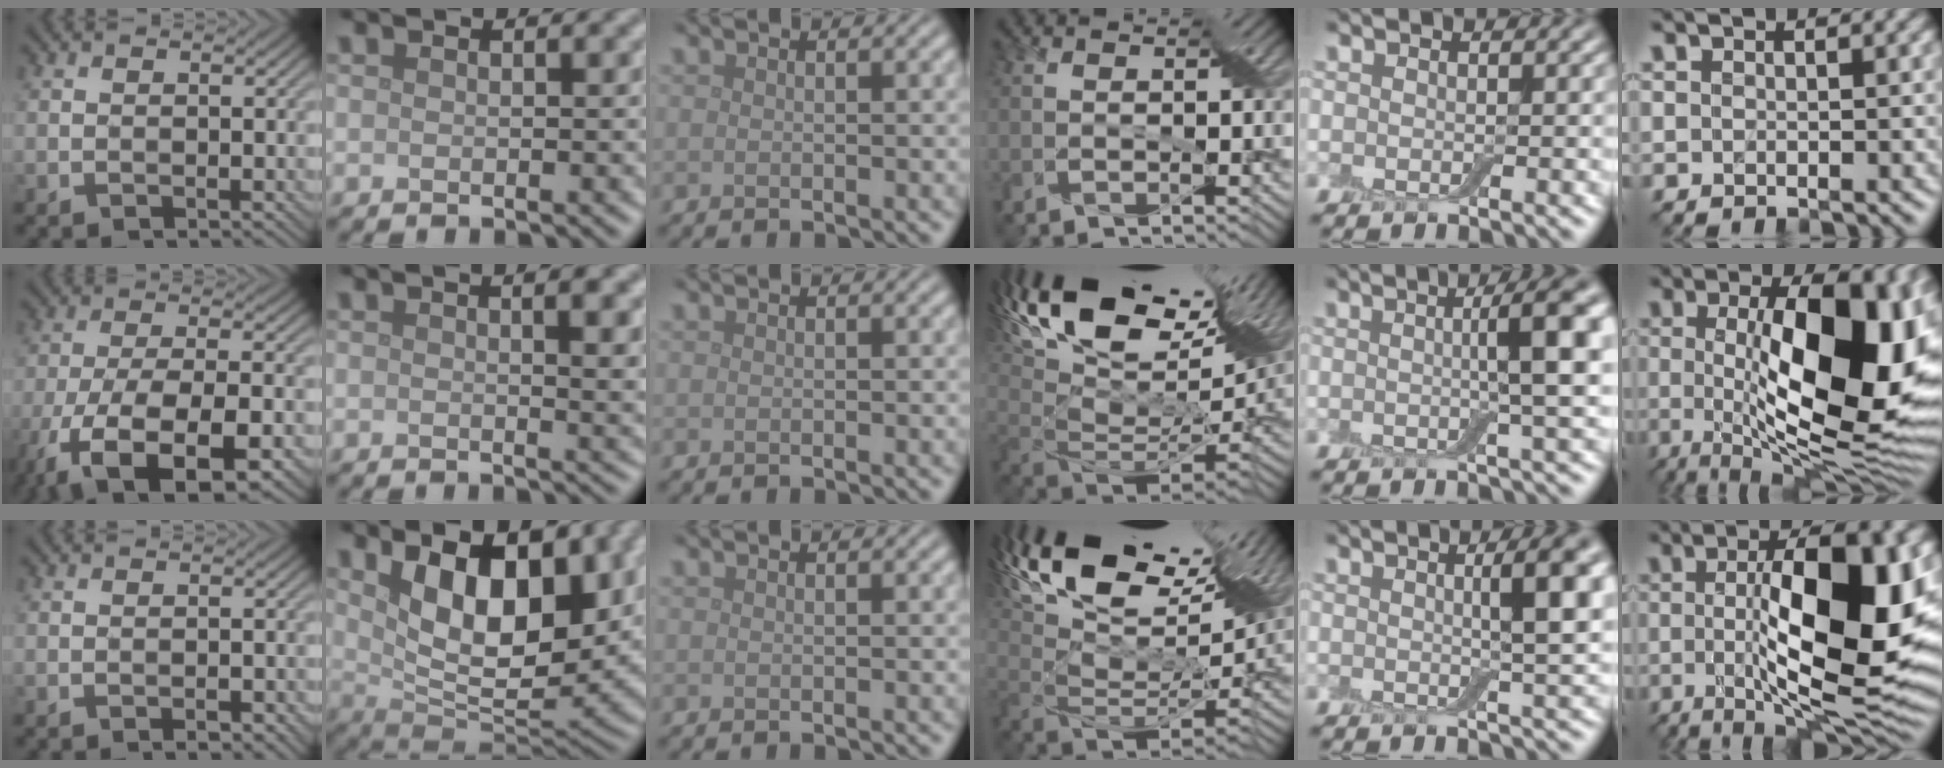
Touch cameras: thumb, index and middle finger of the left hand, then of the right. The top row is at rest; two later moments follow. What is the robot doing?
{"motion": "wrap", "object": "adhesive wrap"}